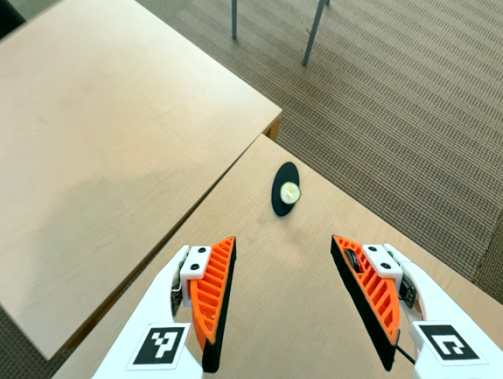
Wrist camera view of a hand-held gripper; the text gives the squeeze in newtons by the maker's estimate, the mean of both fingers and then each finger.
{"total": 0.5, "left": 0.5, "right": 0.5}